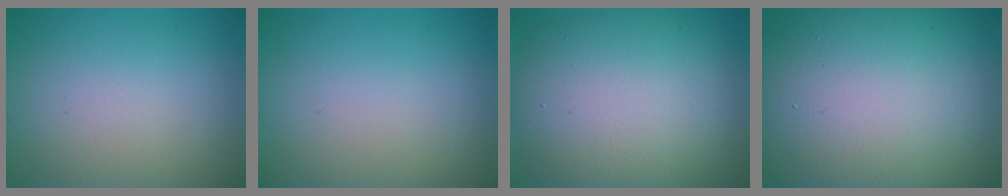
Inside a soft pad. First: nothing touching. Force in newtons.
{"total": 0.0}
{"total": 12.4, "press": 12.4, "slide": 0.8}
{"total": 20.0, "press": 20.0, "slide": 0.5}